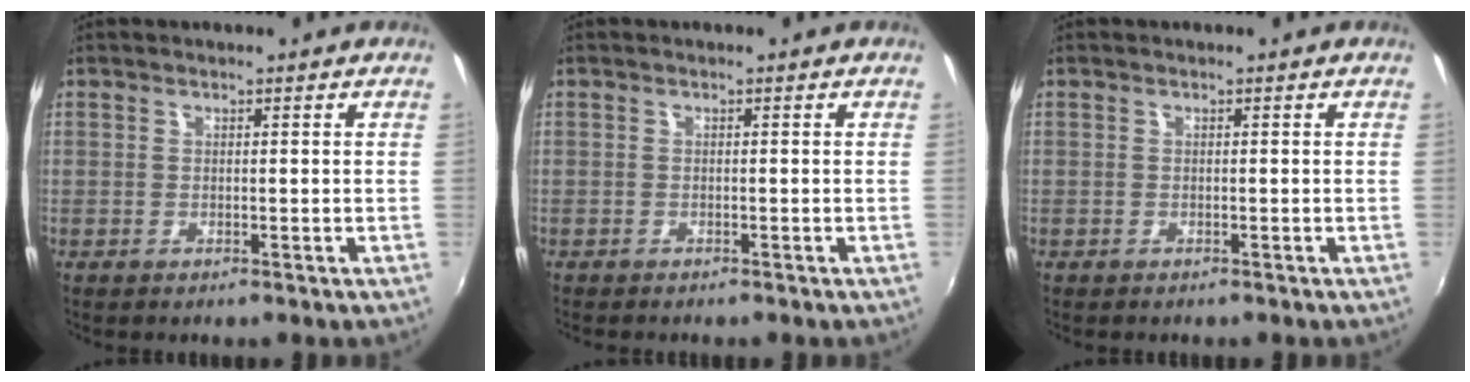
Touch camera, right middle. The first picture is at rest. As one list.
[{"total": 0.8, "force": [-0.8, 0.0, 0.2], "torque": [-0.005, -0.006, -0.014]}, {"total": 0.0}]